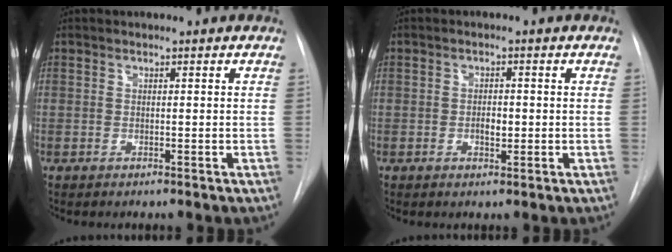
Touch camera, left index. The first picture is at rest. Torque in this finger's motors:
{"motor_torque": [0.13, 0.07, 0.05, 0.01]}